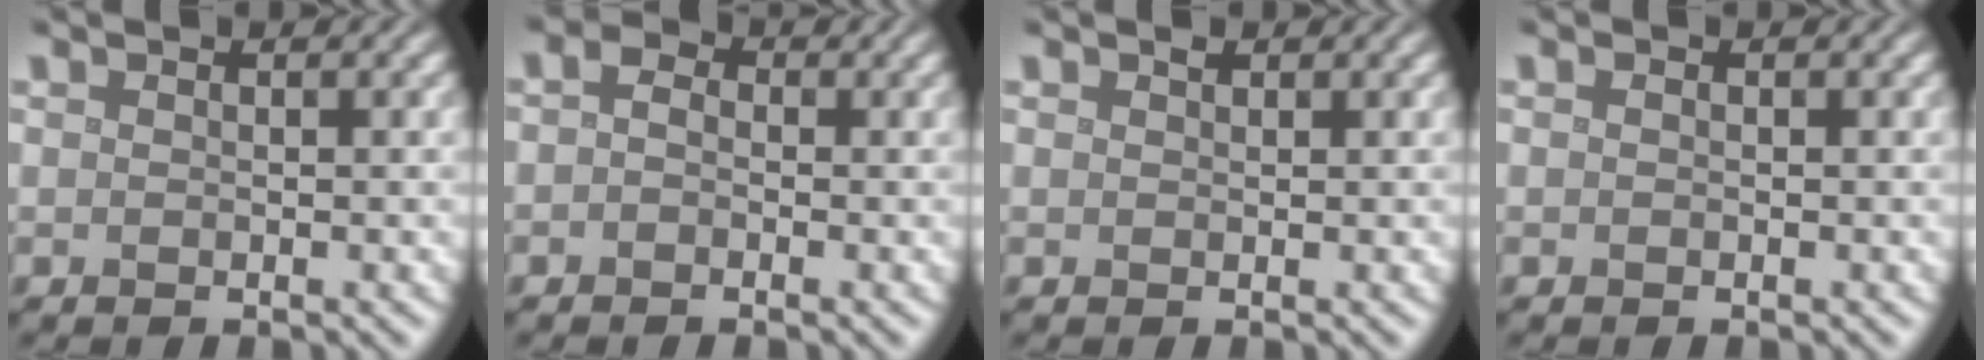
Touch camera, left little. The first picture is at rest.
{"total": 1.5, "force": [-0.3, 1.1, 1.0], "torque": [-0.019, 0.004, -0.012]}
{"total": 0.5, "force": [0.4, 0.3, 0.2], "torque": [-0.004, -0.001, 0.007]}
{"total": 0.0}